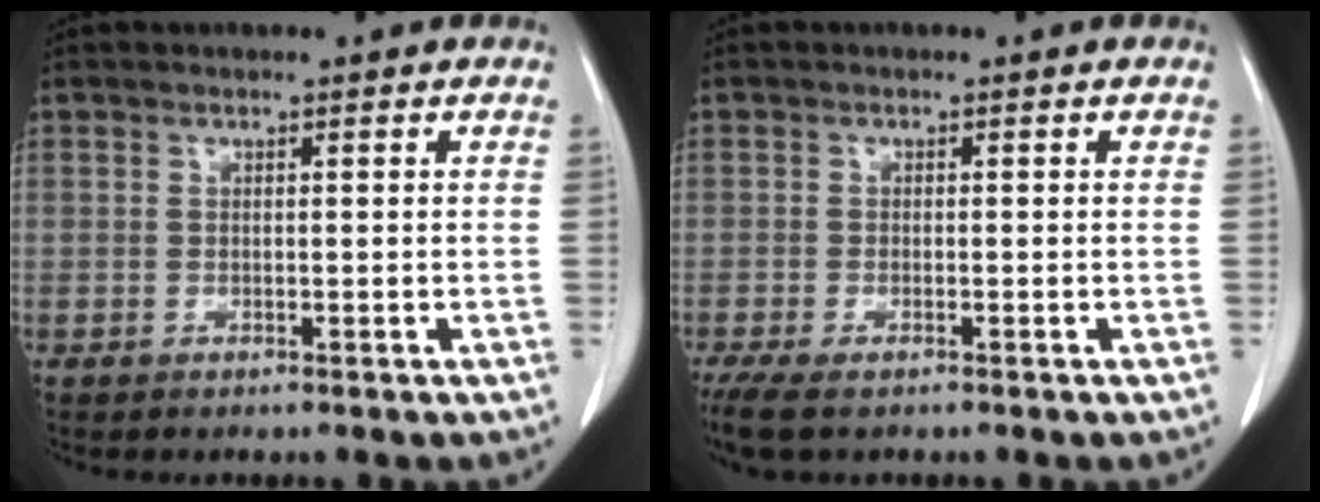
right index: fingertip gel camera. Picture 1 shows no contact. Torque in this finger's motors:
{"motor_torque": [0.53, -0.47, 0.12, 0.06]}